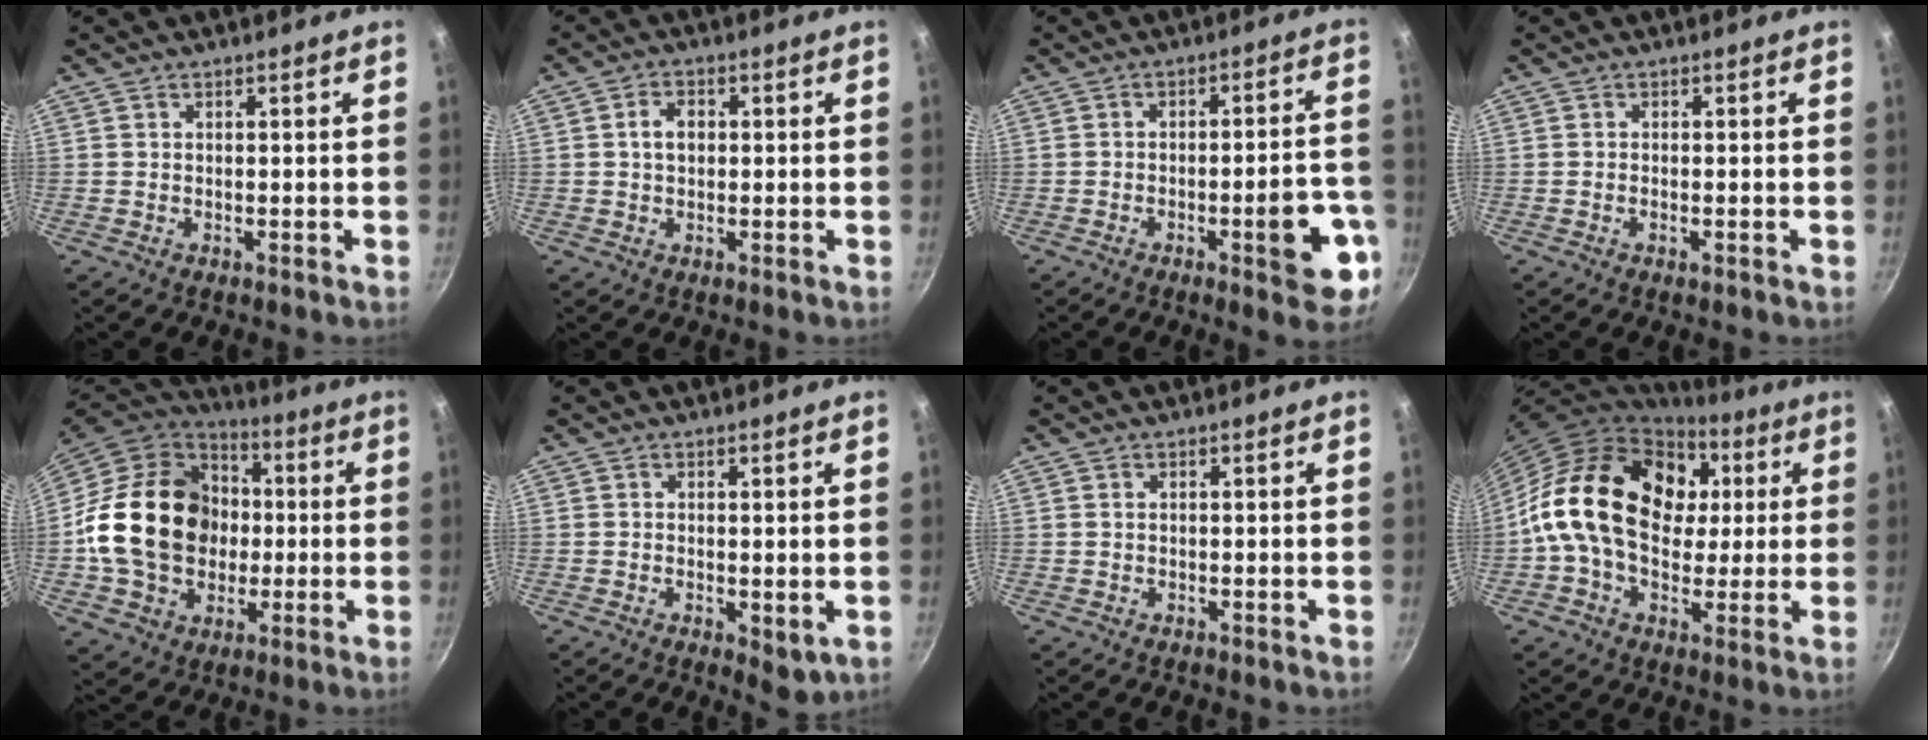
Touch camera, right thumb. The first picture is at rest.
{"total": 3.7, "force": [0.4, 2.7, 2.5], "torque": [-0.027, 0.009, 0.003]}
{"total": 11.3, "force": [-4.4, 3.5, 9.8], "torque": [-0.098, 0.026, -0.054]}
{"total": 0.8, "force": [-0.4, 0.2, 0.7], "torque": [-0.016, 0.002, -0.008]}
{"total": 24.1, "force": [-0.4, 19.2, 14.6], "torque": [-0.234, 0.038, 0.000]}
{"total": 3.4, "force": [-0.2, 1.7, 2.9], "torque": [-0.042, -0.013, 0.000]}
{"total": 0.0}
{"total": 22.7, "force": [3.4, 16.1, 15.6], "torque": [-0.246, 0.021, 0.046]}